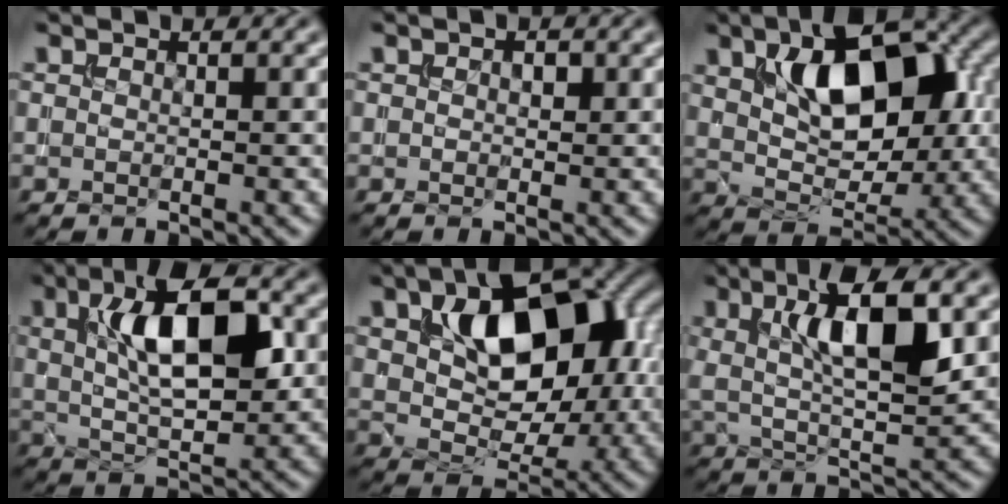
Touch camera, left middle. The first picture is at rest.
{"total": 0.7, "force": [0.2, 0.4, 0.5], "torque": [-0.009, 0.000, 0.002]}
{"total": 9.9, "force": [2.8, 5.3, 7.9], "torque": [-0.127, 0.011, 0.049]}
{"total": 8.9, "force": [2.3, 3.5, 7.8], "torque": [-0.128, 0.011, 0.038]}
{"total": 11.5, "force": [3.1, 6.6, 8.8], "torque": [-0.132, 0.009, 0.053]}
{"total": 8.4, "force": [2.5, 2.6, 7.5], "torque": [-0.132, 0.005, 0.042]}